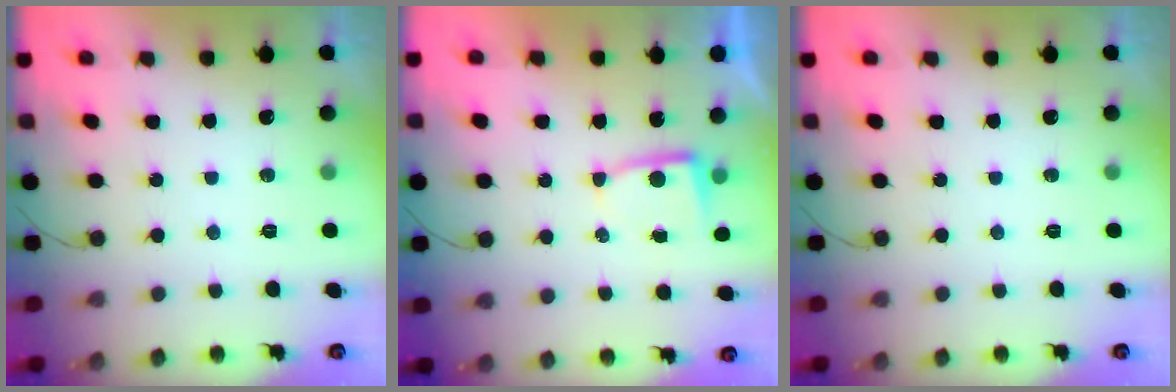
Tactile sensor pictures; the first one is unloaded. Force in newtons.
{"total": 3.0, "press": 3.0, "slide": 0.4}
{"total": 0.0}